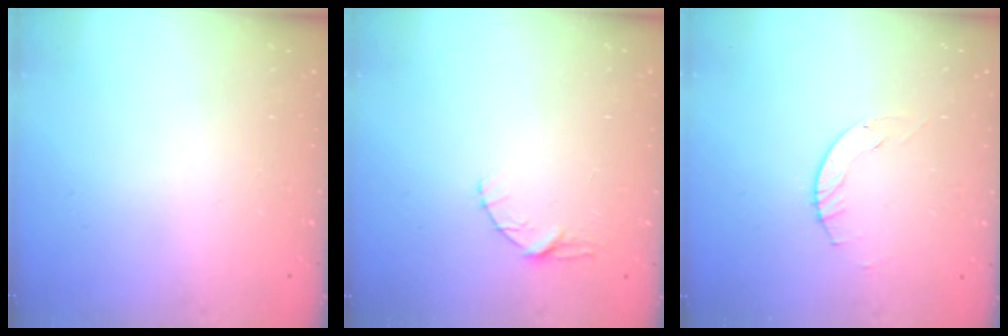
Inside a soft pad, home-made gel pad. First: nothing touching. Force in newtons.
{"total": 3.4, "press": 3.3, "slide": 0.5}
{"total": 2.9, "press": 2.9, "slide": 0.4}